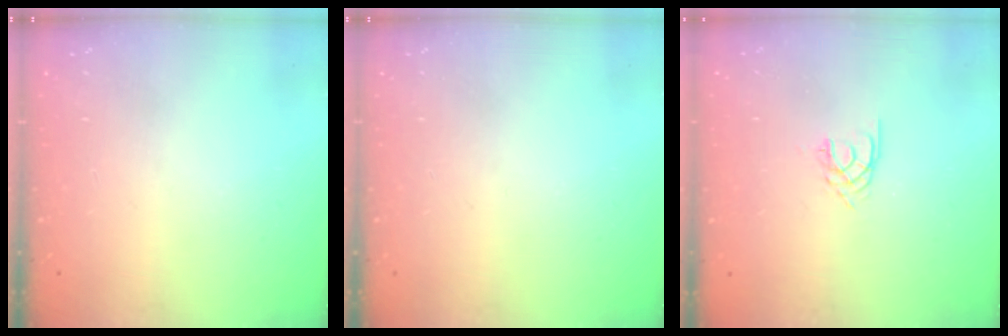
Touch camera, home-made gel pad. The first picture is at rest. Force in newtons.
{"total": 0.0}
{"total": 1.9, "press": 1.9, "slide": 0.2}